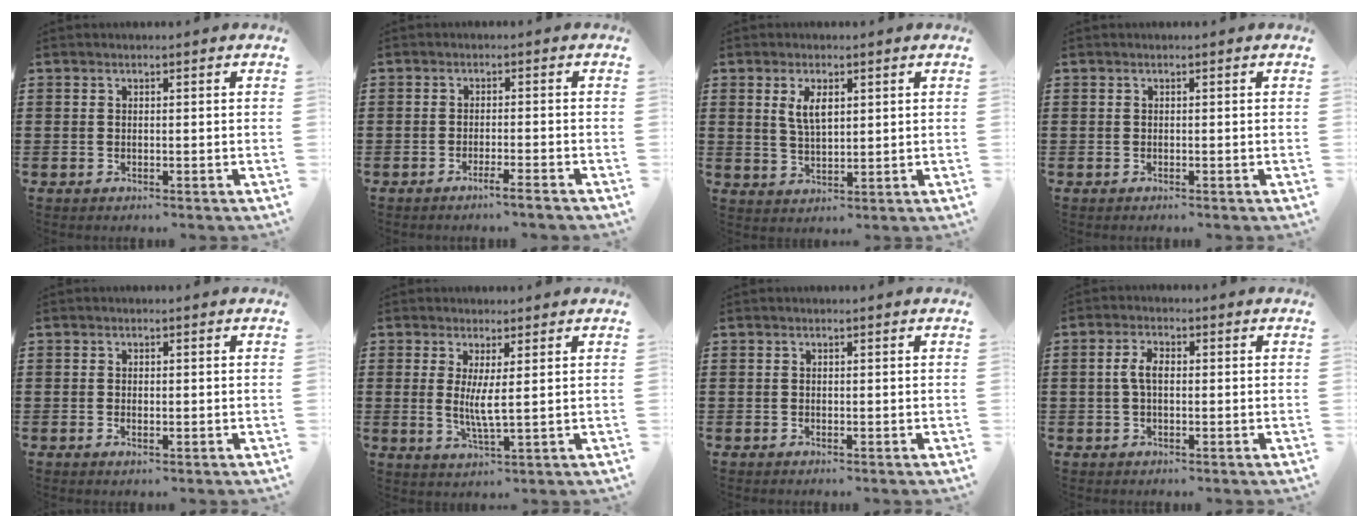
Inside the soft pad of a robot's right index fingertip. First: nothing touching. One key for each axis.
{"total": 2.3, "fx": -1.9, "fy": -0.3, "fz": 1.2, "tx": -0.021, "ty": -0.001, "tz": -0.035}
{"total": 4.2, "fx": 1.6, "fy": 1.8, "fz": 3.5, "tx": -0.074, "ty": 0.005, "tz": 0.027}
{"total": 0.0}
{"total": 0.8, "fx": -0.1, "fy": 0.4, "fz": 0.7, "tx": -0.016, "ty": -0.001, "tz": -0.001}
{"total": 4.2, "fx": 0.9, "fy": 0.3, "fz": 4.1, "tx": -0.078, "ty": -0.006, "tz": 0.015}
{"total": 0.0}
{"total": 3.5, "fx": 0.0, "fy": 1.8, "fz": 3.1, "tx": -0.069, "ty": 0.004, "tz": -0.003}